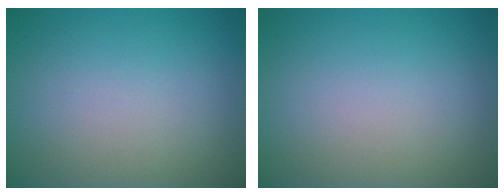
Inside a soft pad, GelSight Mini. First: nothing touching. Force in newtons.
{"total": 0.0}